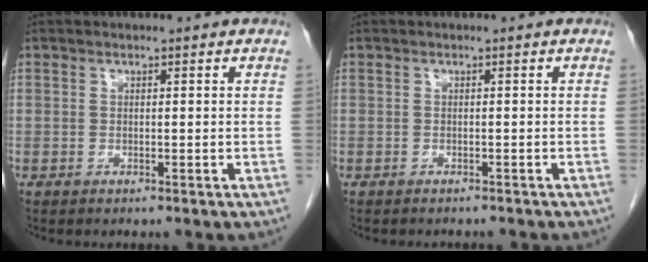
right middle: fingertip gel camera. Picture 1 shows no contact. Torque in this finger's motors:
{"motor_torque": [0.38, -0.33, 0.01, 0.03]}